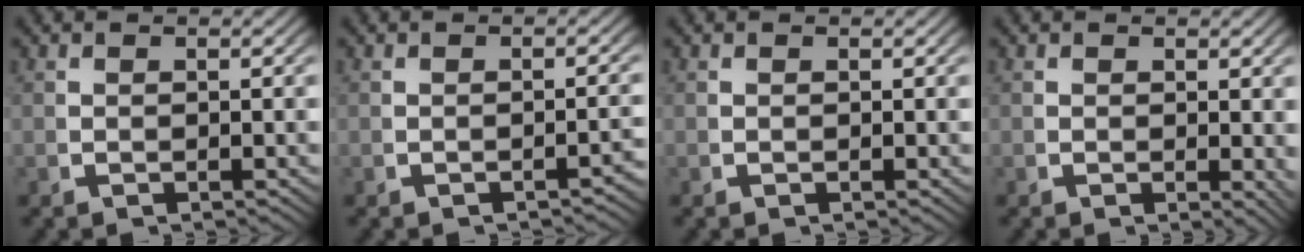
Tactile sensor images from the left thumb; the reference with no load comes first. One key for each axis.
{"total": 1.6, "fx": -1.4, "fy": 0.2, "fz": 0.8, "tx": -0.017, "ty": 0.001, "tz": -0.018}
{"total": 0.0}
{"total": 1.3, "fx": 0.3, "fy": 0.6, "fz": 1.1, "tx": -0.012, "ty": -0.006, "tz": 0.006}